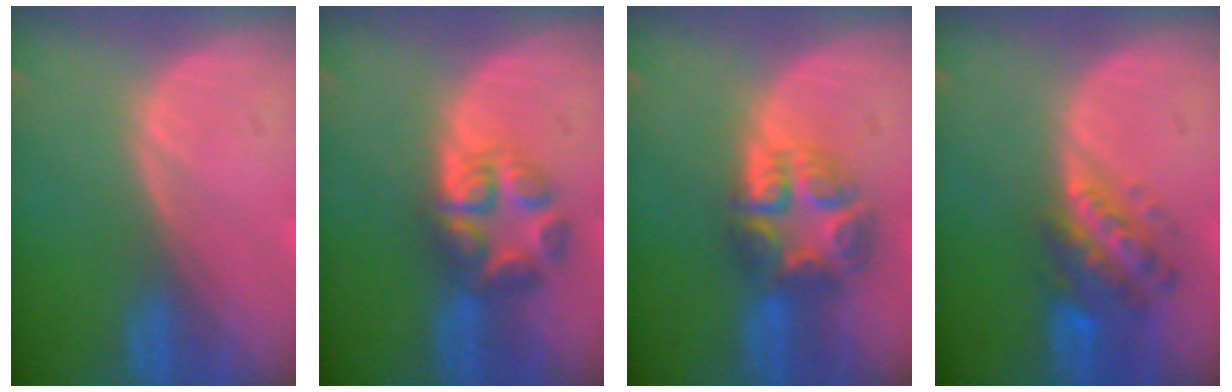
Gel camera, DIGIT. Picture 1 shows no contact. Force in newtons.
{"total": 5.8, "press": 5.8, "slide": 0.1}
{"total": 7.8, "press": 6.8, "slide": 3.8}
{"total": 5.9, "press": 5.7, "slide": 1.2}